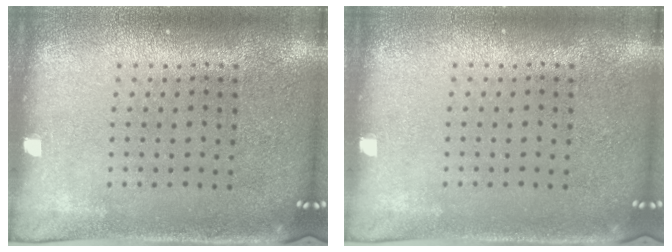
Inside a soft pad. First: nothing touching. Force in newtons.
{"total": 0.0}